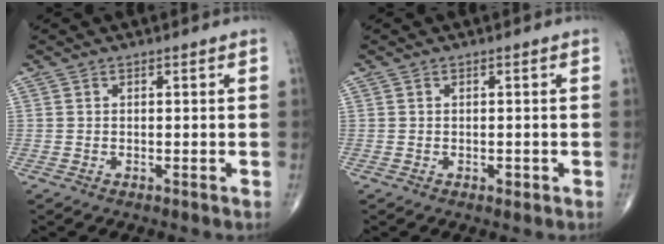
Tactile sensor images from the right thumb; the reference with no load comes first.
{"total": 0.8, "force": [-0.3, 0.6, 0.5], "torque": [-0.004, 0.000, -0.004]}